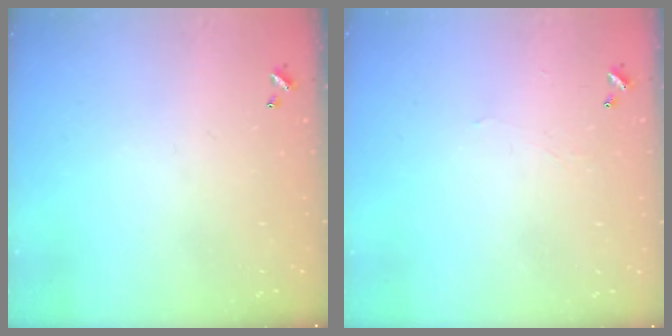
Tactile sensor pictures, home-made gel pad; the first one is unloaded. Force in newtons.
{"total": 0.9, "press": 0.7, "slide": 0.4}